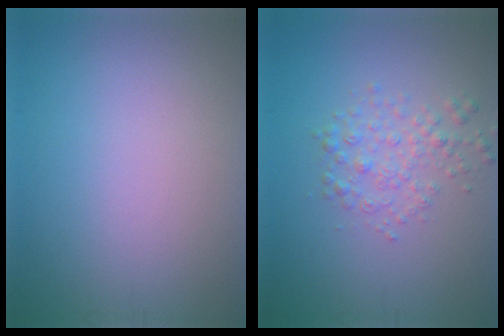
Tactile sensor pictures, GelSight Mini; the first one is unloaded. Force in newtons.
{"total": 2.4, "press": 2.4, "slide": 0.1}